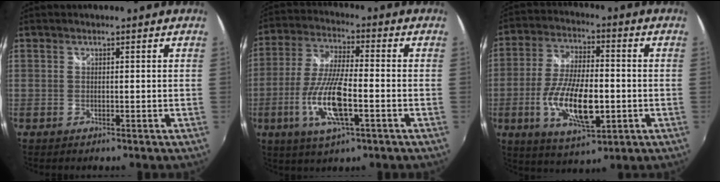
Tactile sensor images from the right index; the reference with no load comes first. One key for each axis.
{"total": 13.1, "fx": -4.2, "fy": 3.3, "fz": 12.0, "tx": -0.250, "ty": -0.010, "tz": -0.083}
{"total": 14.5, "fx": -3.5, "fy": 5.7, "fz": 12.9, "tx": -0.256, "ty": -0.012, "tz": -0.061}